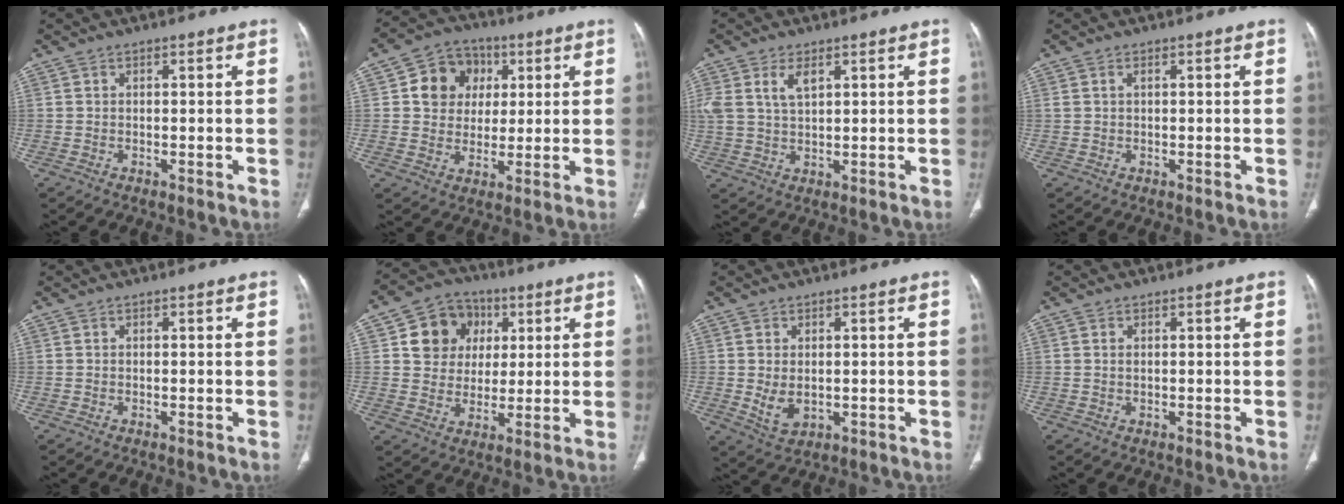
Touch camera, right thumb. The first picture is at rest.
{"total": 10.7, "force": [2.8, 9.2, 4.6], "torque": [-0.037, 0.000, 0.042]}
{"total": 6.8, "force": [2.9, 3.6, 4.9], "torque": [-0.108, -0.002, 0.065]}
{"total": 0.9, "force": [0.3, 0.4, 0.7], "torque": [-0.022, 0.009, 0.010]}
{"total": 0.0}
{"total": 11.7, "force": [3.6, 10.2, 4.5], "torque": [-0.037, -0.002, 0.060]}
{"total": 4.6, "force": [-0.1, 3.1, 3.4], "torque": [-0.061, -0.009, 0.012]}
{"total": 0.5, "force": [0.2, 0.2, 0.4], "torque": [-0.012, 0.002, 0.005]}